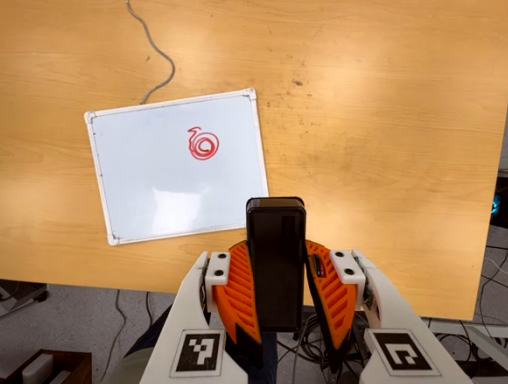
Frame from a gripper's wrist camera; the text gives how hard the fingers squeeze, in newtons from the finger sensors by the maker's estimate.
{"total": 8.7, "left": 7.5, "right": 9.9}